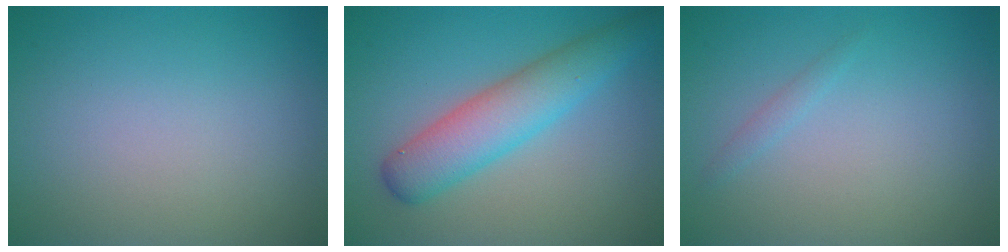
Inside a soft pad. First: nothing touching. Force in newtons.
{"total": 5.2, "press": 5.2, "slide": 0.1}
{"total": 0.7, "press": 0.7, "slide": 0.0}